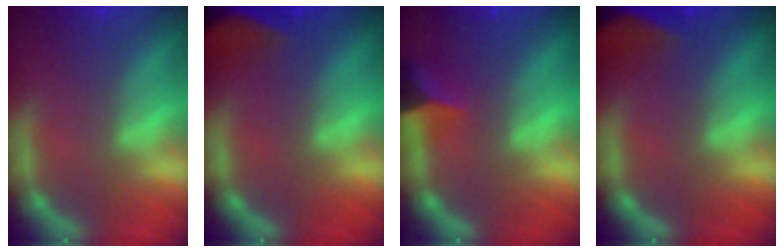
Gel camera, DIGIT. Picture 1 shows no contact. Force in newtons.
{"total": 10.0}
{"total": 3.5}
{"total": 10.0}